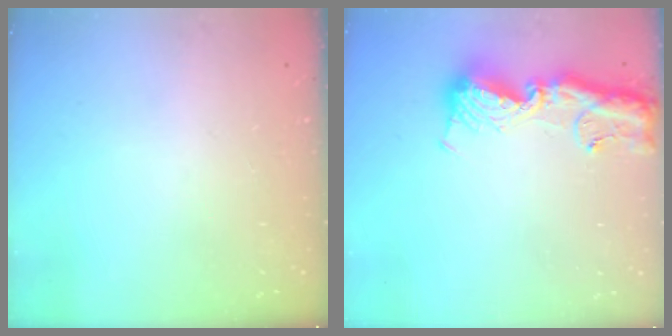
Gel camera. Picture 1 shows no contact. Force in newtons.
{"total": 15.7, "press": 15.6, "slide": 1.6}